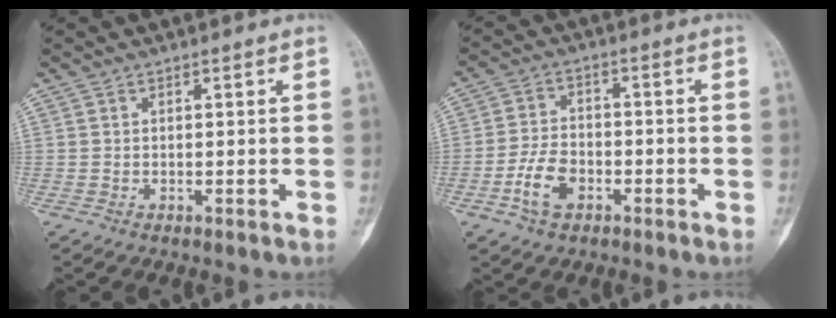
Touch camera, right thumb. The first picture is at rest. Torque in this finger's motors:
{"motor_torque": [0.01, 0.21, 0.04, -0.08, 0.01]}